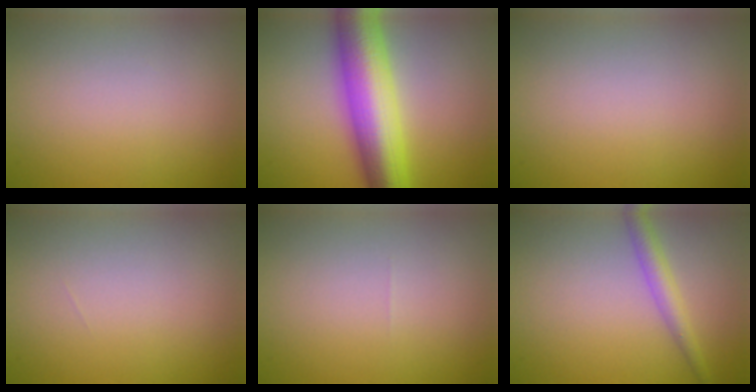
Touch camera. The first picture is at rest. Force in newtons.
{"total": 10.6, "press": 10.6, "slide": 0.1}
{"total": 0.0}
{"total": 0.0}
{"total": 0.0}
{"total": 2.5, "press": 2.5, "slide": 0.0}